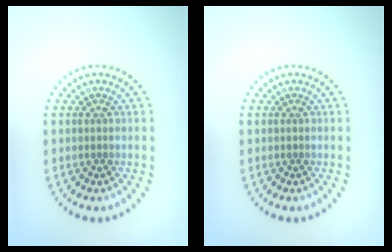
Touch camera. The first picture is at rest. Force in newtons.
{"total": 0.0}